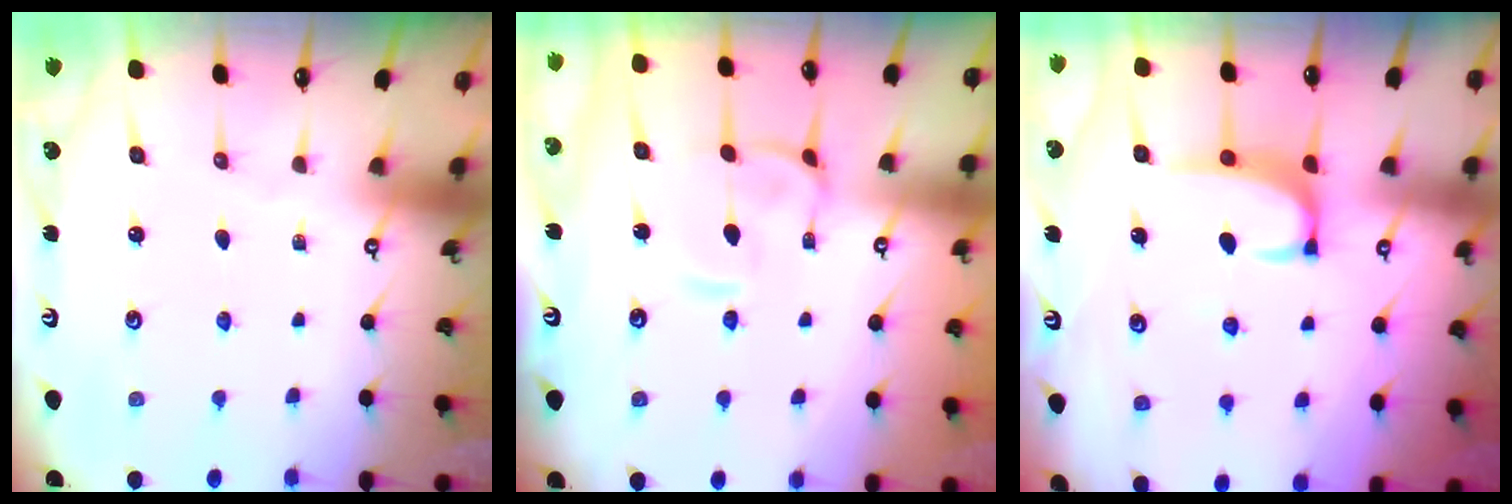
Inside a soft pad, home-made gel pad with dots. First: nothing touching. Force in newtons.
{"total": 1.4, "press": 1.2, "slide": 0.7}
{"total": 2.3, "press": 2.2, "slide": 0.7}